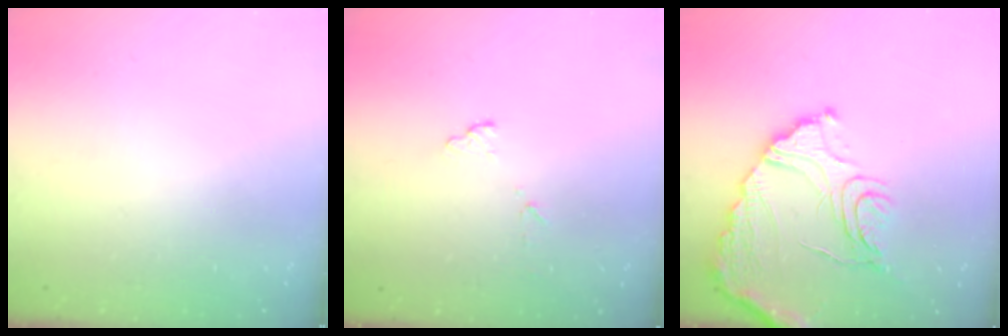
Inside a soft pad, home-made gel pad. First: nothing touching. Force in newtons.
{"total": 6.4, "press": 6.4, "slide": 0.5}
{"total": 15.1, "press": 15.0, "slide": 1.7}